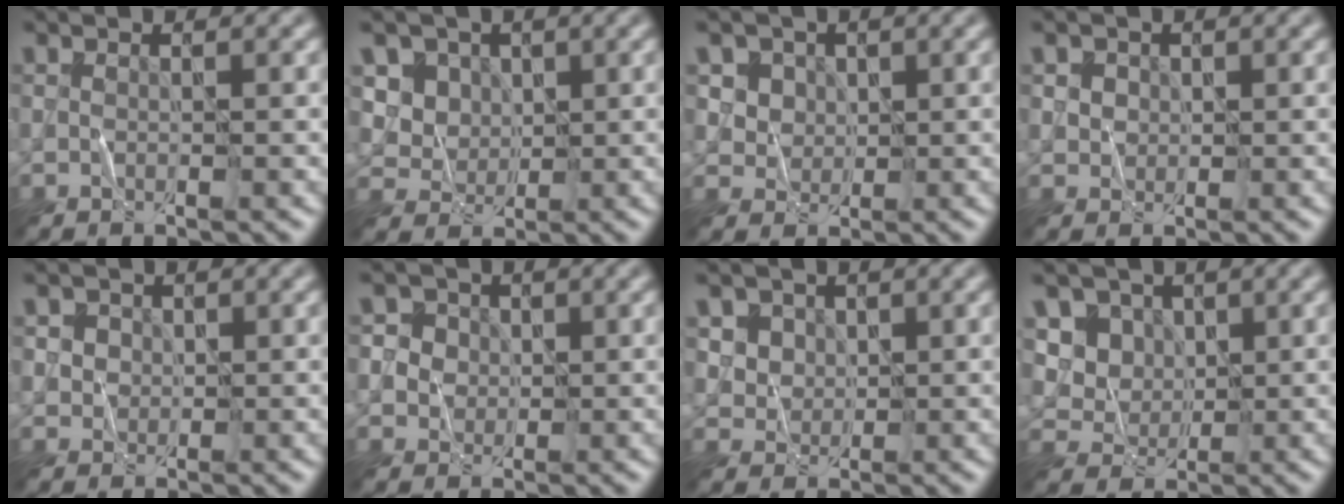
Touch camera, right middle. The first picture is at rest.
{"total": 5.9, "force": [2.5, 4.7, 2.4], "torque": [-0.056, -0.002, 0.047]}
{"total": 5.3, "force": [2.6, 4.2, 2.0], "torque": [-0.042, 0.001, 0.046]}
{"total": 2.7, "force": [1.2, 2.2, 1.1], "torque": [-0.024, 0.002, 0.023]}
{"total": 3.3, "force": [1.4, 2.7, 1.3], "torque": [-0.022, 0.007, 0.021]}
{"total": 6.1, "force": [2.2, 5.3, 2.1], "torque": [-0.028, 0.027, 0.019]}
{"total": 4.8, "force": [2.4, 3.7, 1.8], "torque": [-0.046, -0.001, 0.045]}
{"total": 7.3, "force": [3.1, 5.9, 2.9], "torque": [-0.064, 0.006, 0.051]}